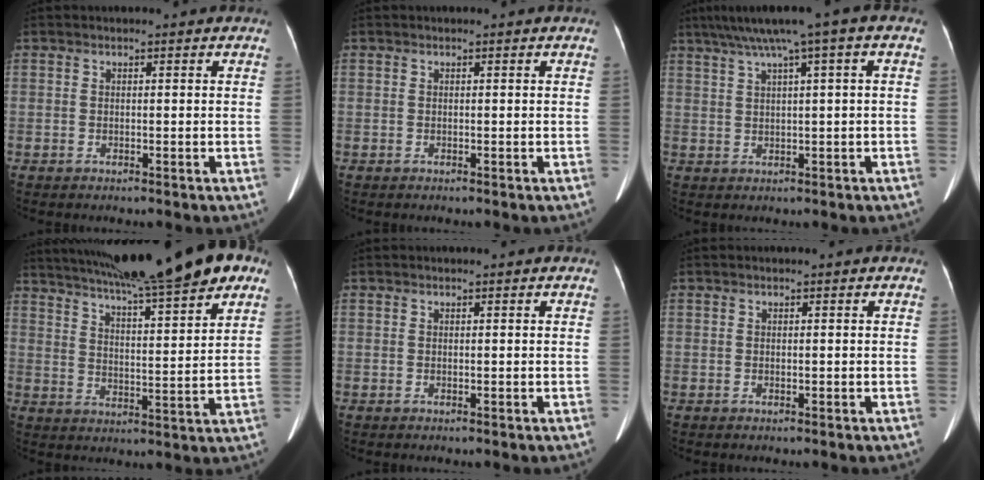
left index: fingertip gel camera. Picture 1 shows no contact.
{"total": 0.0}
{"total": 7.9, "force": [3.9, -0.3, 6.9], "torque": [-0.117, 0.034, 0.063]}
{"total": 23.0, "force": [17.6, 1.7, 14.7], "torque": [-0.244, 0.021, 0.251]}
{"total": 0.0}
{"total": 0.0}